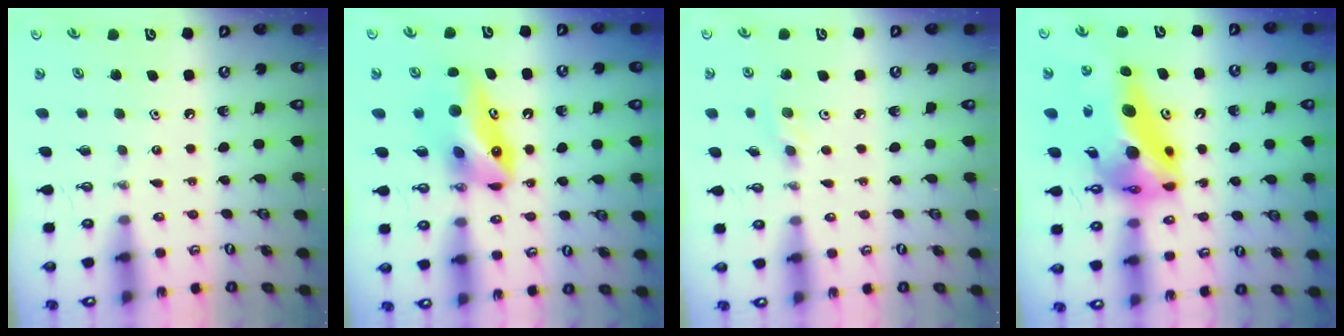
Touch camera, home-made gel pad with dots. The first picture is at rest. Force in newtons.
{"total": 9.8, "press": 9.1, "slide": 3.6}
{"total": 4.8, "press": 4.7, "slide": 0.9}
{"total": 20.4, "press": 18.9, "slide": 7.6}